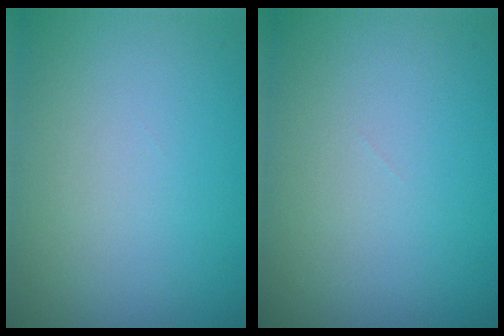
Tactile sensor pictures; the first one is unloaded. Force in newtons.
{"total": 0.0}